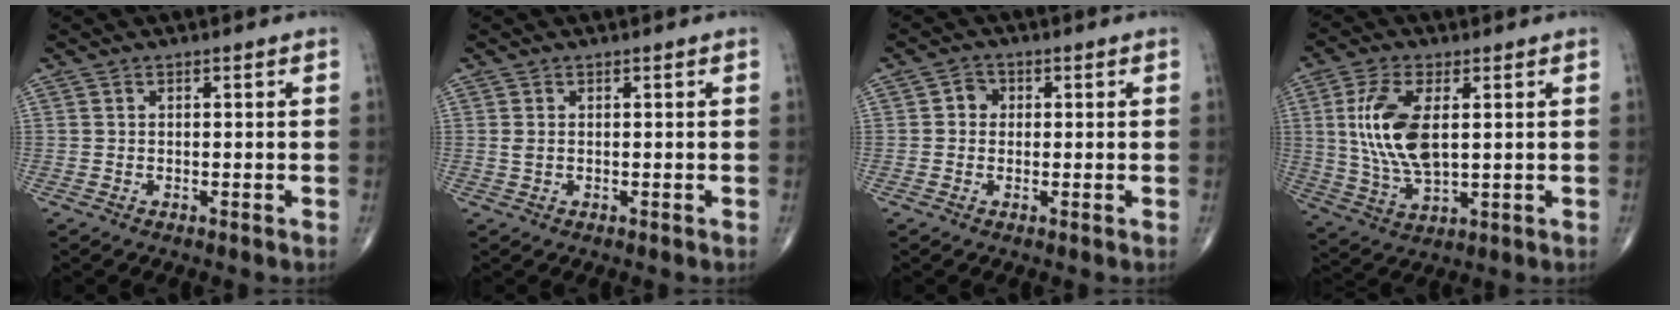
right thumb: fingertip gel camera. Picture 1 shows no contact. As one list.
[{"total": 0.9, "force": [0.1, 0.5, 0.7], "torque": [-0.019, 0.006, 0.007]}, {"total": 2.4, "force": [0.2, 2.2, 1.0], "torque": [0.001, 0.006, -0.004]}, {"total": 12.6, "force": [2.2, 5.9, 11.0], "torque": [-0.230, -0.011, 0.049]}]